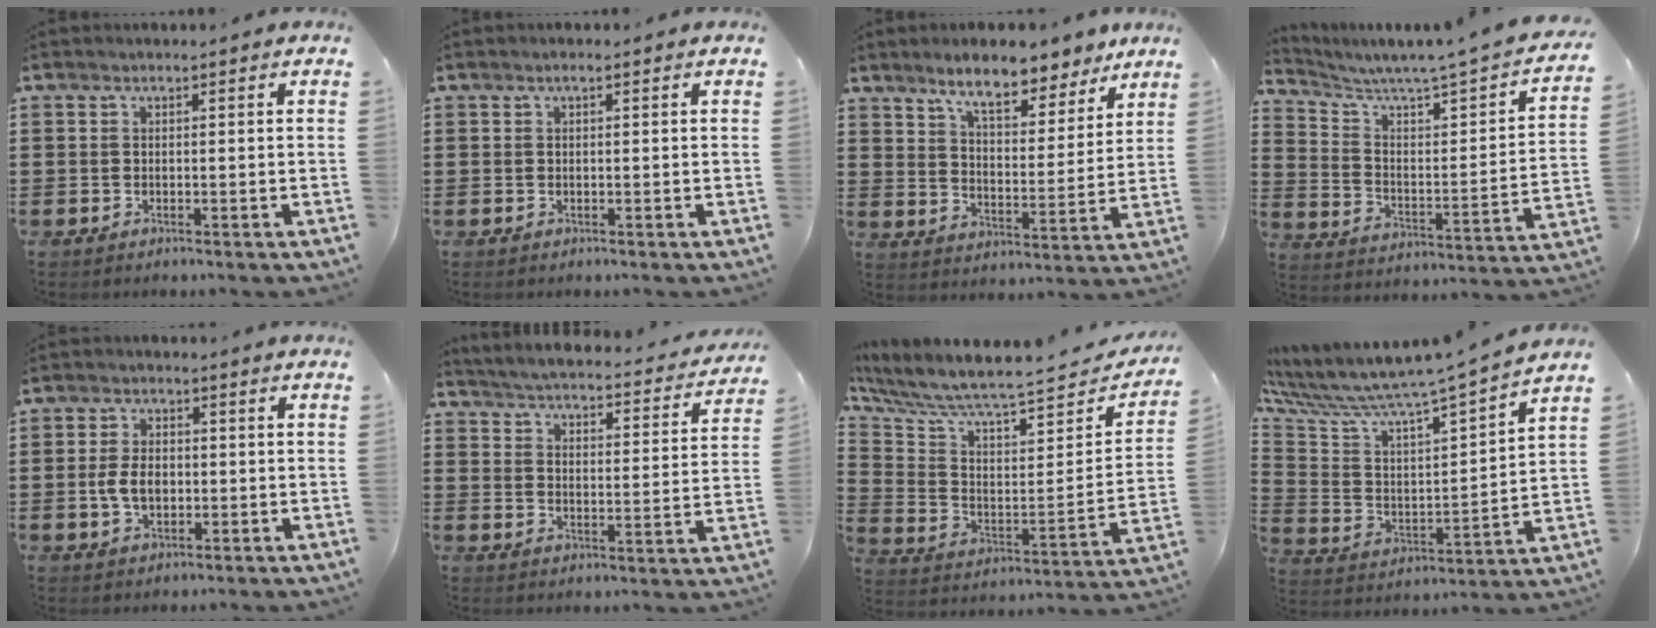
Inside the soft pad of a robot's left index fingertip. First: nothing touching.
{"total": 0.6, "force": [-0.1, 0.1, 0.6], "torque": [-0.011, -0.002, -0.001]}
{"total": 8.3, "force": [7.2, 1.9, 3.8], "torque": [-0.083, -0.026, 0.127]}
{"total": 3.5, "force": [2.7, -0.4, 2.2], "torque": [-0.060, -0.039, 0.033]}
{"total": 4.8, "force": [-0.6, 3.0, 3.7], "torque": [-0.086, 0.002, -0.016]}
{"total": 3.6, "force": [3.5, -0.5, 0.6], "torque": [-0.034, -0.036, 0.052]}
{"total": 6.4, "force": [5.6, 0.6, 3.0], "torque": [-0.091, -0.058, 0.088]}
{"total": 6.4, "force": [5.9, -0.3, 2.4], "torque": [-0.080, -0.070, 0.087]}